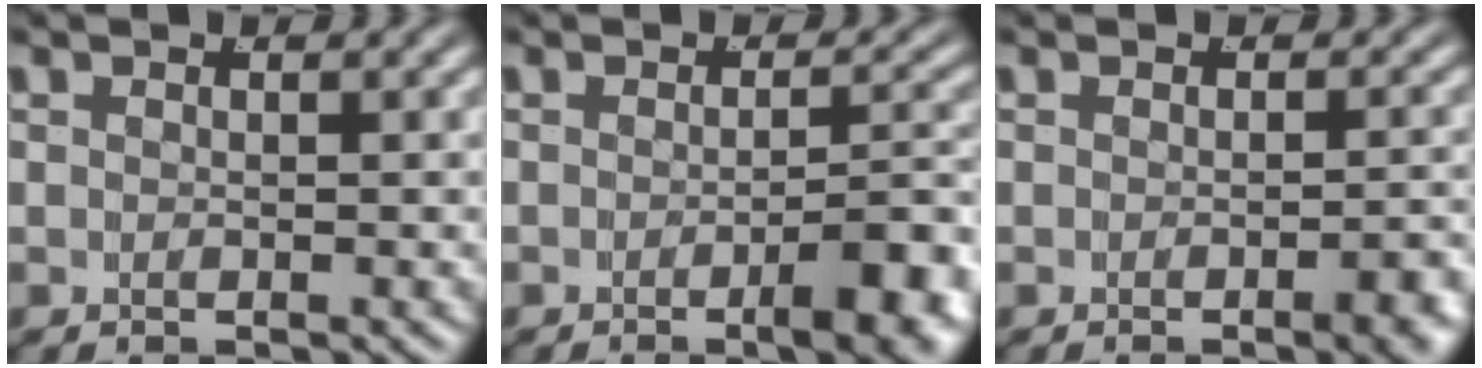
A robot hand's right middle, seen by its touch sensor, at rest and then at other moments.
{"total": 4.3, "force": [-1.9, 0.8, 3.8], "torque": [-0.041, 0.005, -0.035]}
{"total": 1.9, "force": [-1.1, 0.1, 1.5], "torque": [-0.021, 0.006, -0.022]}